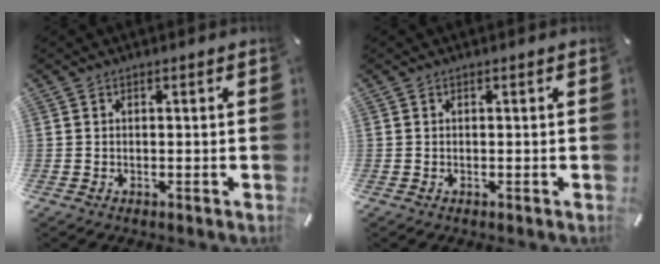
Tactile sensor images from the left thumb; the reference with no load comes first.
{"total": 0.0}